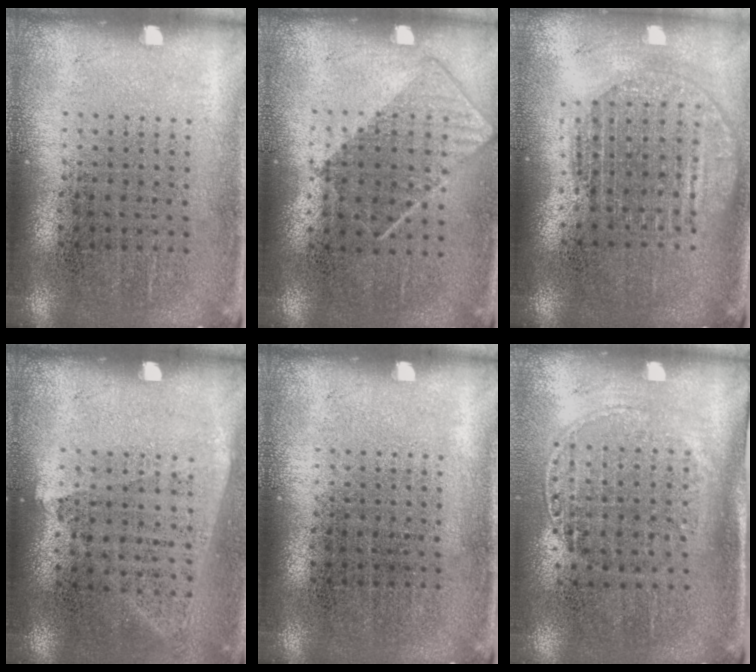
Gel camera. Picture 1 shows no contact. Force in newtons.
{"total": 0.8, "press": 0.6, "slide": 0.5}
{"total": 1.9, "press": 1.5, "slide": 1.0}
{"total": 1.0, "press": 0.9, "slide": 0.6}
{"total": 0.0}
{"total": 1.5, "press": 1.2, "slide": 0.8}